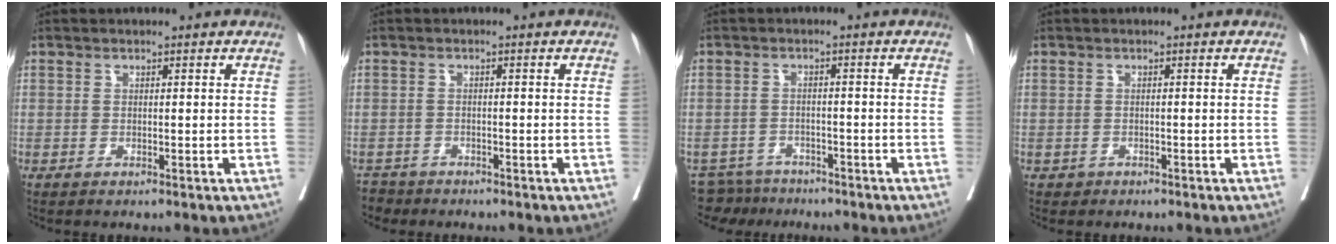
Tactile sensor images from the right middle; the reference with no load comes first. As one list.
[{"total": 2.7, "force": [-2.4, 1.2, -0.6], "torque": [0.006, -0.001, -0.044]}, {"total": 4.9, "force": [-4.4, 1.9, -0.8], "torque": [0.018, 0.002, -0.074]}, {"total": 0.9, "force": [-0.4, 0.7, -0.1], "torque": [-0.001, 0.003, -0.005]}]